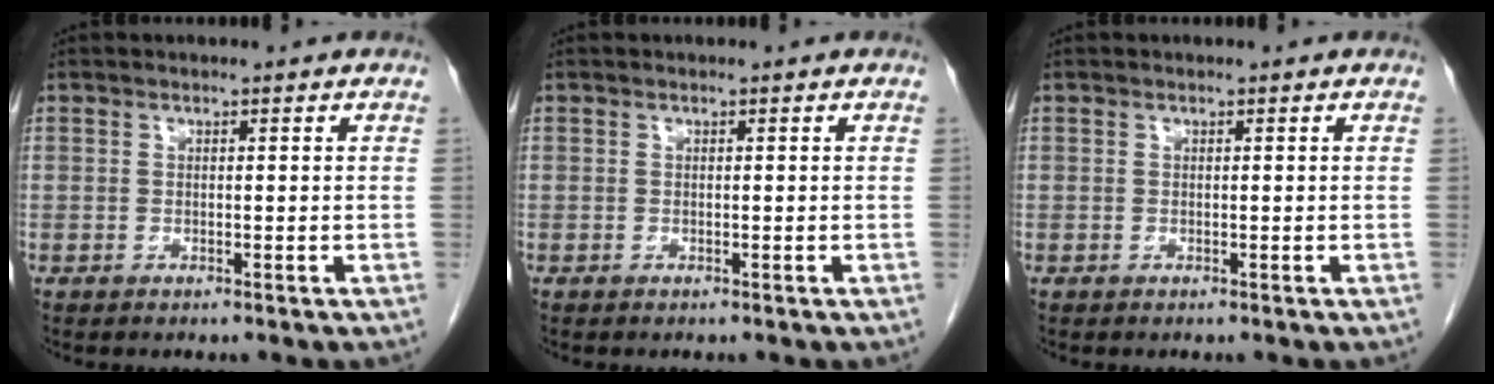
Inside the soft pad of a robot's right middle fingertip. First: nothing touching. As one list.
[{"total": 0.0}, {"total": 0.0}]